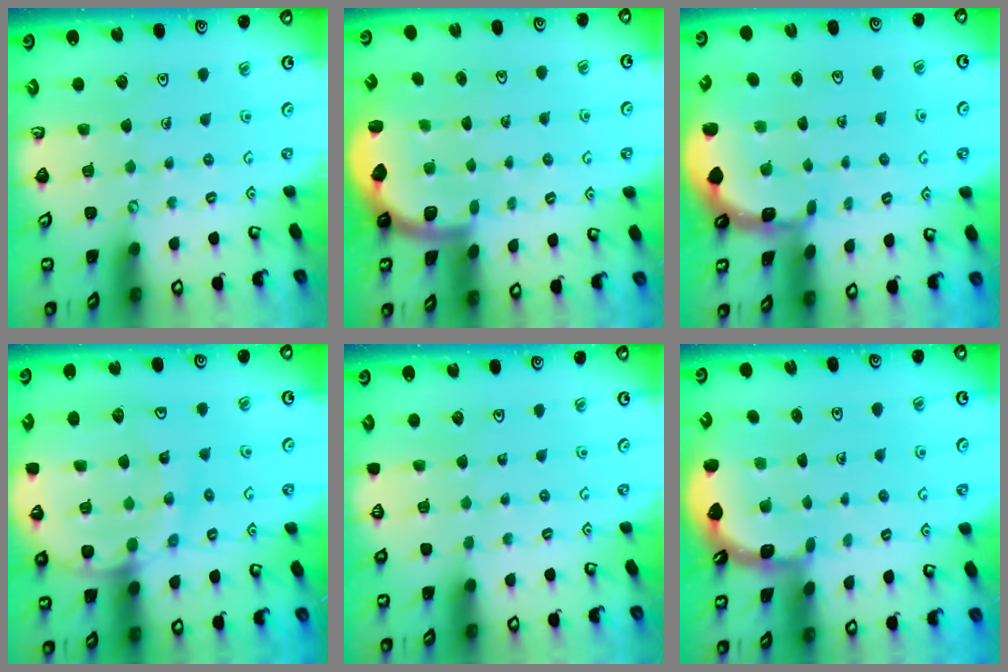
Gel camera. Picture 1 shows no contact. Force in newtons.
{"total": 2.0, "press": 2.0, "slide": 0.5}
{"total": 1.0, "press": 1.0, "slide": 0.2}
{"total": 16.0, "press": 15.9, "slide": 1.9}
{"total": 0.0}
{"total": 1.9, "press": 1.9, "slide": 0.3}